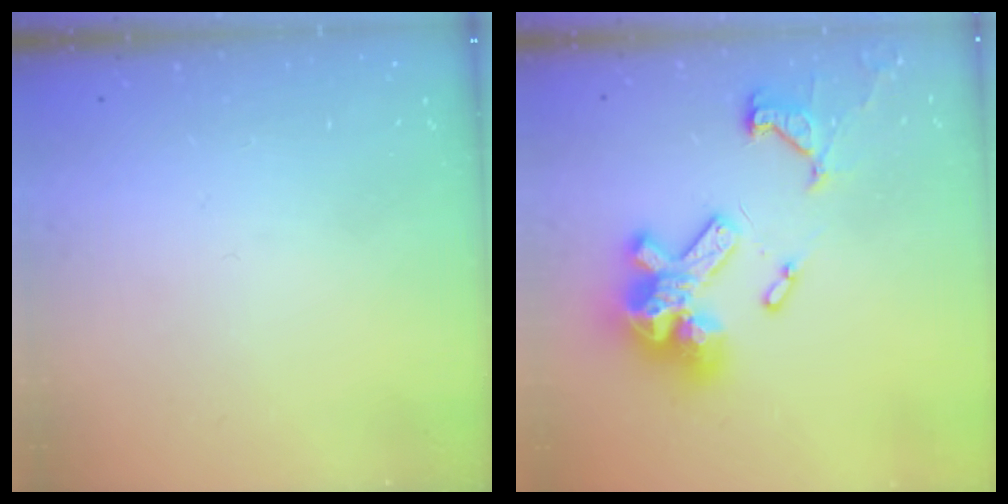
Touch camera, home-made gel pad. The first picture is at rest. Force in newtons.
{"total": 18.3, "press": 18.1, "slide": 2.1}